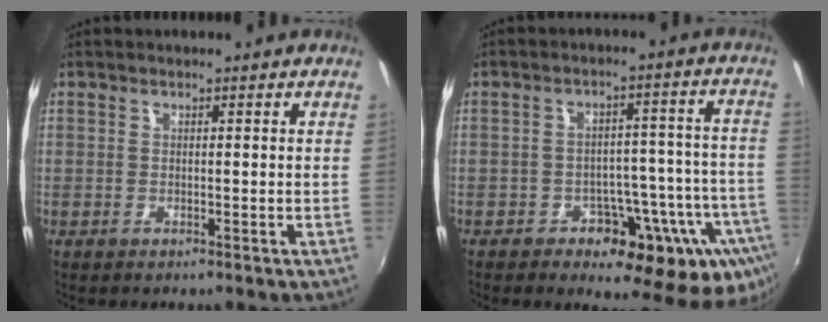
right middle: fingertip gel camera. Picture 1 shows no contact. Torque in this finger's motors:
{"motor_torque": [1.09, -1.05, 0.22, 0.04]}